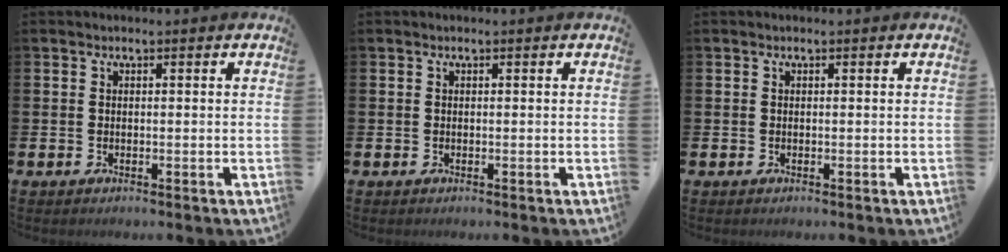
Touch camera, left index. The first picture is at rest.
{"total": 0.0}
{"total": 0.0}